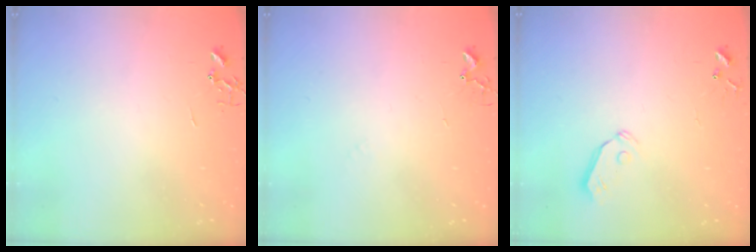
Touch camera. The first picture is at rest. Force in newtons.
{"total": 4.9, "press": 4.9, "slide": 0.5}
{"total": 5.8, "press": 5.8, "slide": 0.5}